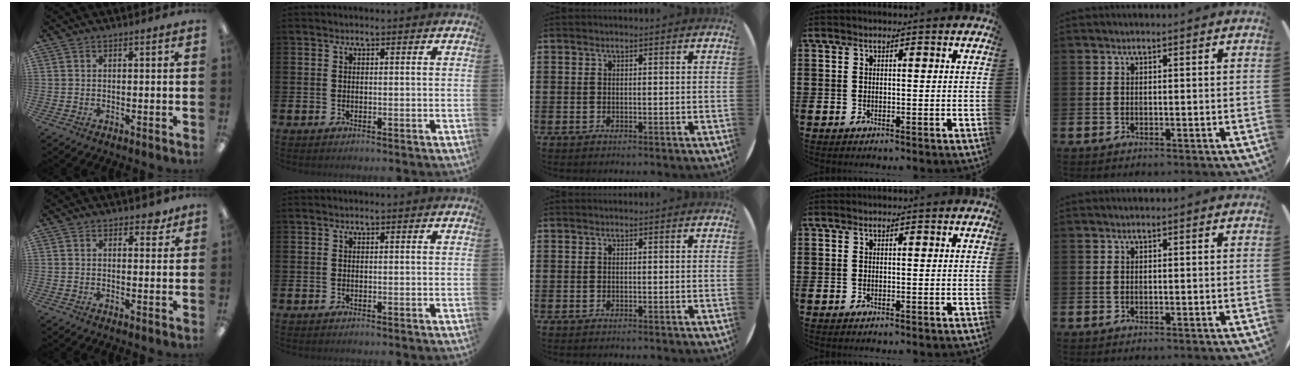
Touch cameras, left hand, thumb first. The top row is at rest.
{"thumb": {"total": 2.7, "force": [2.1, 1.3, 1.0], "torque": [0.003, -0.008, 0.035]}}